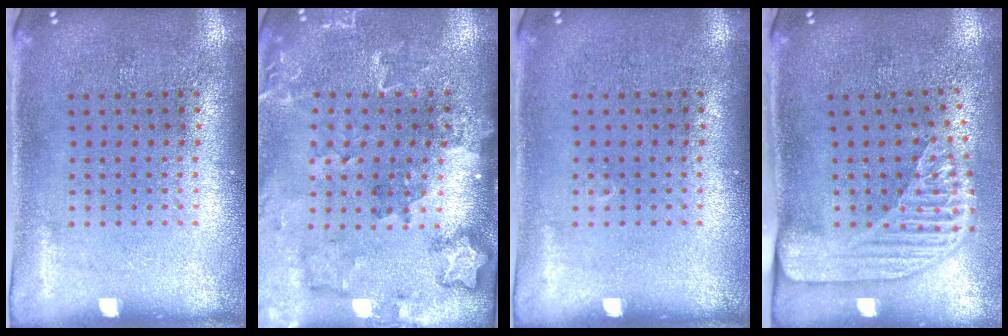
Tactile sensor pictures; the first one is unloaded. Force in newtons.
{"total": 1.8, "press": 1.8, "slide": 0.2}
{"total": 0.0}
{"total": 2.3, "press": 1.8, "slide": 1.5}